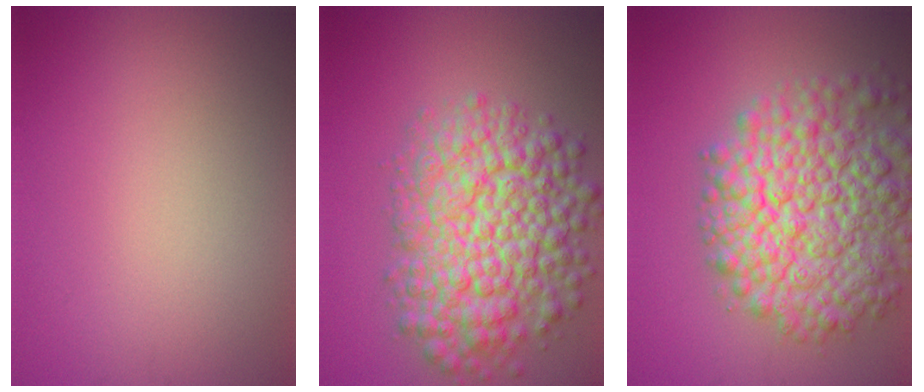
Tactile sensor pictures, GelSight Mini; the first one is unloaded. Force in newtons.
{"total": 10.3, "press": 10.3, "slide": 0.4}
{"total": 11.8, "press": 11.7, "slide": 0.6}